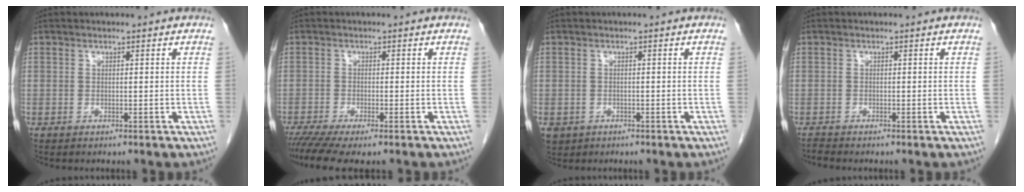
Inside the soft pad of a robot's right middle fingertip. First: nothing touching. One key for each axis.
{"total": 6.4, "fx": -5.0, "fy": 0.9, "fz": 4.0, "tx": -0.065, "ty": -0.015, "tz": -0.082}
{"total": 3.5, "fx": -1.8, "fy": 2.8, "fz": 0.9, "tx": -0.017, "ty": -0.001, "tz": -0.024}
{"total": 0.7, "fx": -0.7, "fy": -0.3, "fz": -0.1, "tx": -0.005, "ty": -0.007, "tz": -0.015}